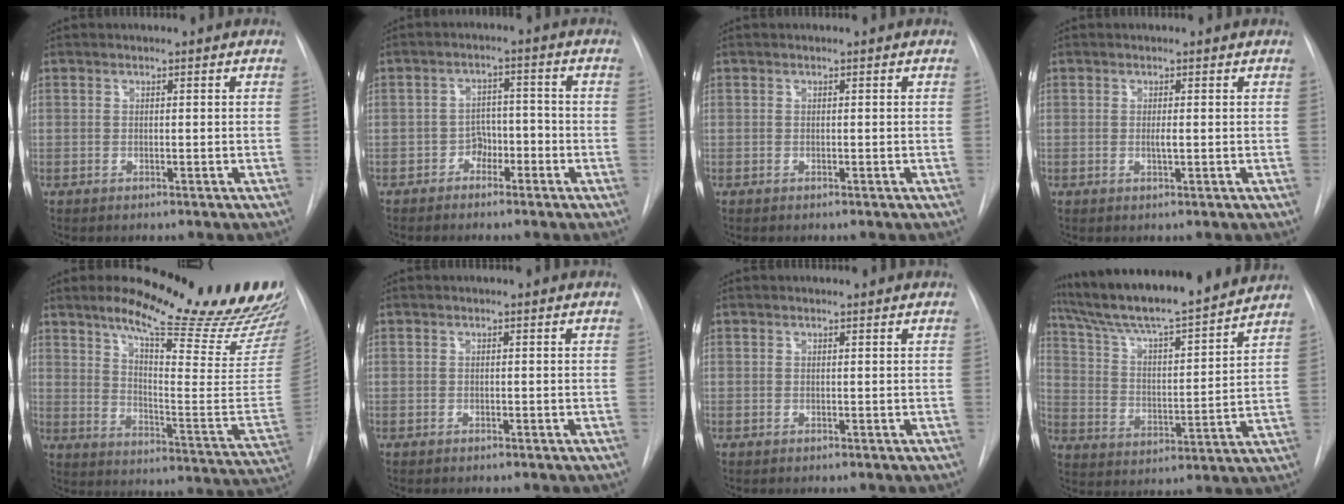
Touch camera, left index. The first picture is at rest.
{"total": 3.6, "force": [-2.3, 2.2, 1.6], "torque": [-0.017, 0.008, -0.040]}
{"total": 0.0}
{"total": 0.9, "force": [-0.1, 0.0, 0.9], "torque": [-0.021, -0.006, -0.003]}
{"total": 24.2, "force": [19.5, 2.2, 14.2], "torque": [-0.206, -0.080, 0.252]}
{"total": 0.0}
{"total": 0.5, "force": [0.5, 0.0, 0.0], "torque": [-0.005, 0.004, 0.007]}
{"total": 20.1, "force": [18.1, 0.9, 8.6], "torque": [-0.152, -0.003, 0.283]}